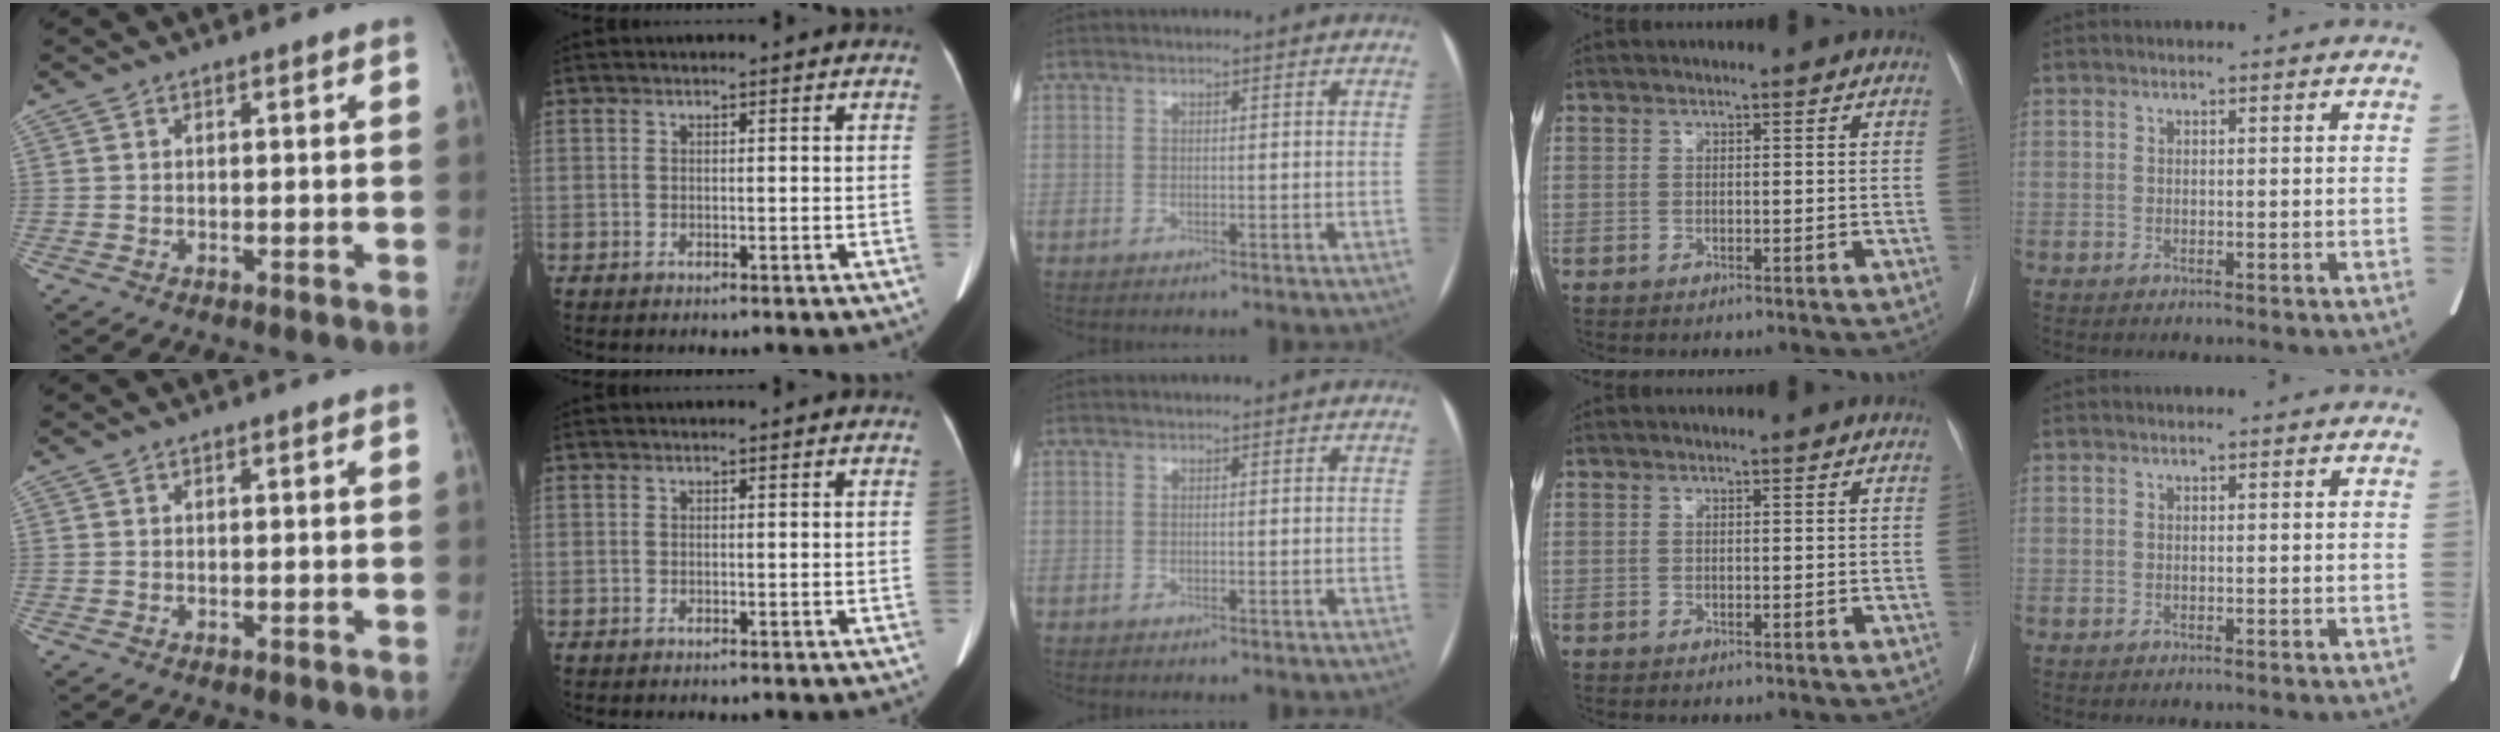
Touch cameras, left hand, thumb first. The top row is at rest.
{}